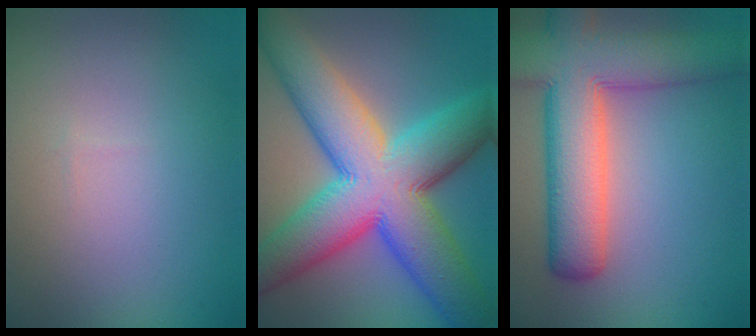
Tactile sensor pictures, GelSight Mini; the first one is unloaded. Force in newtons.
{"total": 14.8, "press": 14.8, "slide": 0.4}
{"total": 10.5, "press": 10.4, "slide": 0.6}